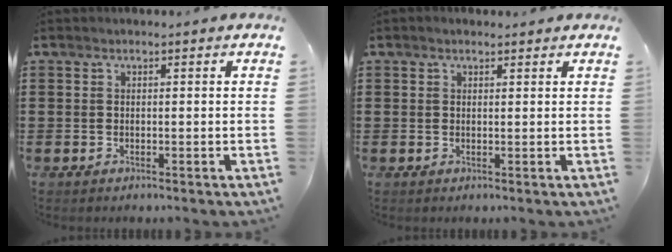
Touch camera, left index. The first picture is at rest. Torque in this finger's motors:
{"motor_torque": [1.52, -0.62, 0.15, 0.04]}